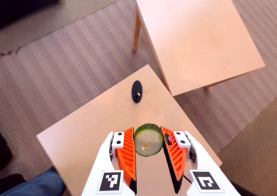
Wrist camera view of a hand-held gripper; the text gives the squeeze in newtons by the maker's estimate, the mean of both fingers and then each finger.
{"total": 12.9, "left": 13.6, "right": 12.2}